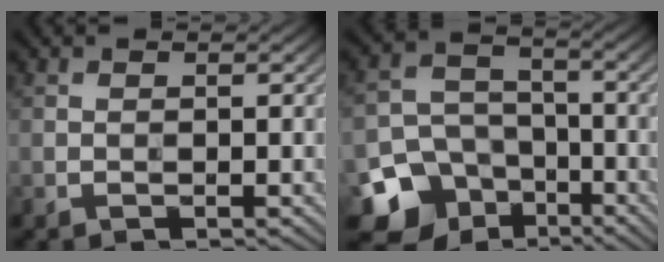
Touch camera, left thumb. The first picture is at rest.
{"total": 11.3, "force": [-6.1, 8.7, 3.7], "torque": [-0.104, -0.028, -0.112]}